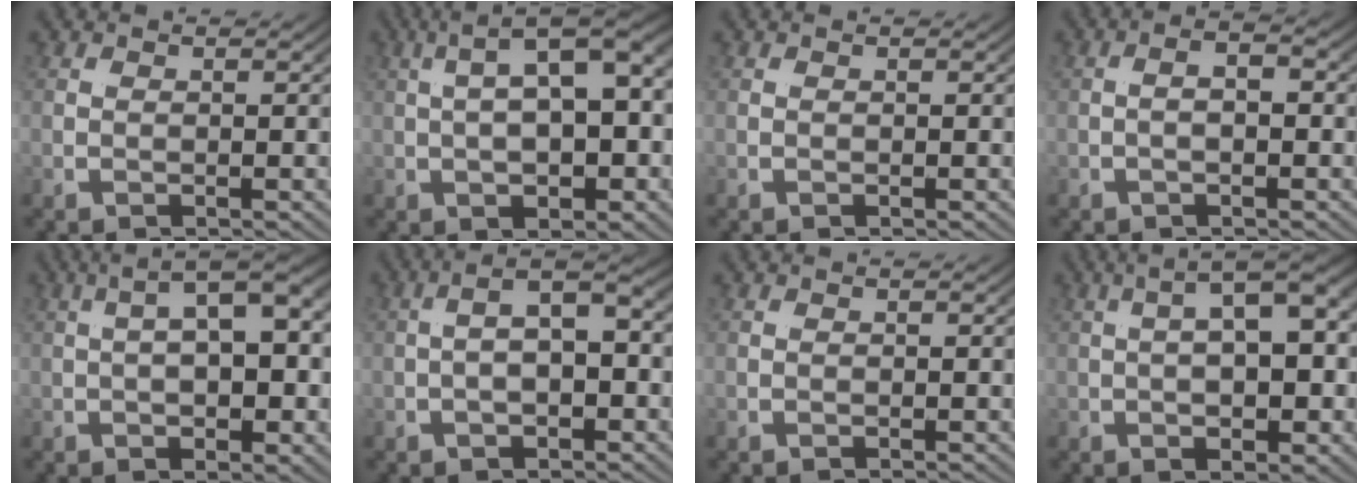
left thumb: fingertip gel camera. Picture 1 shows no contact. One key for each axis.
{"total": 9.0, "fx": 1.5, "fy": 4.1, "fz": 7.9, "tx": -0.090, "ty": 0.045, "tz": 0.000}
{"total": 0.0}
{"total": 1.3, "fx": -0.7, "fy": -0.1, "fz": 1.1, "tx": -0.025, "ty": 0.006, "tz": -0.019}
{"total": 6.3, "fx": 0.9, "fy": 2.2, "fz": 5.8, "tx": -0.073, "ty": 0.036, "tz": -0.004}
{"total": 5.9, "fx": -0.6, "fy": 3.6, "fz": 4.6, "tx": -0.078, "ty": -0.004, "tz": -0.019}
{"total": 0.0}
{"total": 6.2, "fx": 0.8, "fy": 2.0, "fz": 5.9, "tx": -0.071, "ty": 0.038, "tz": -0.005}